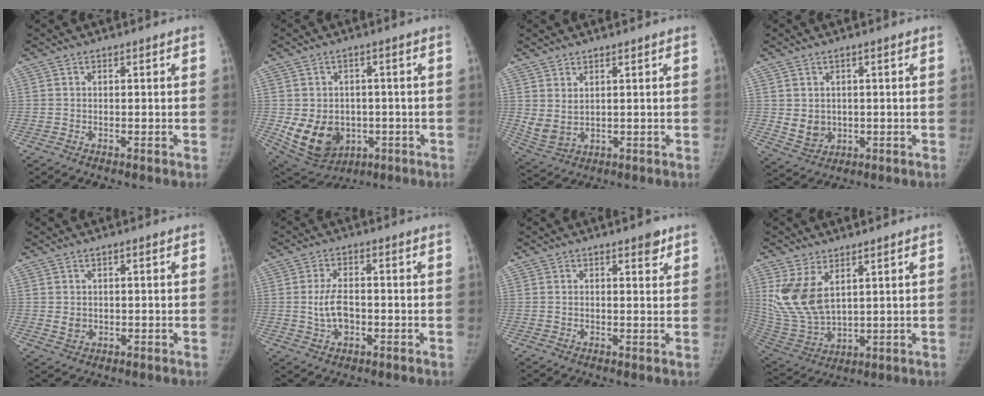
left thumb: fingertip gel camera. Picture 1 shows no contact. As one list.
[{"total": 12.9, "force": [-2.8, 10.2, 7.4], "torque": [-0.105, 0.002, -0.017]}, {"total": 4.8, "force": [1.7, 2.7, 3.6], "torque": [-0.067, -0.014, 0.048]}, {"total": 4.8, "force": [0.2, 4.1, 2.4], "torque": [-0.022, -0.008, 0.020]}, {"total": 2.0, "force": [0.2, 1.6, 1.1], "torque": [-0.009, -0.004, 0.011]}, {"total": 5.4, "force": [-0.8, 3.2, 4.3], "torque": [-0.077, 0.007, -0.014]}, {"total": 2.2, "force": [1.4, 0.8, 1.4], "torque": [-0.006, -0.007, 0.017]}, {"total": 11.8, "force": [5.0, 6.6, 8.3], "torque": [-0.160, -0.023, 0.122]}]